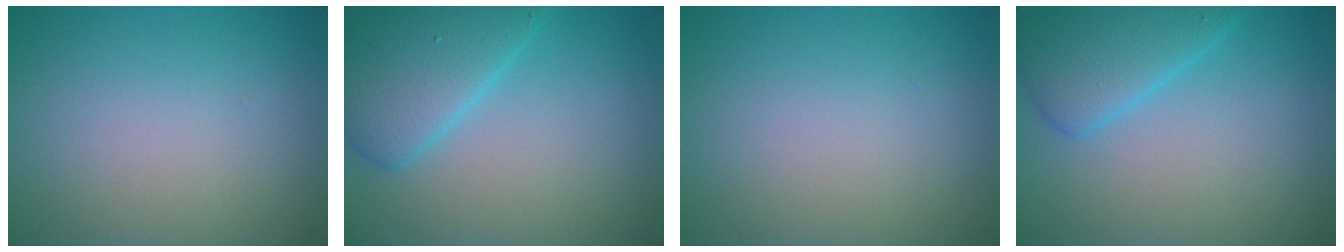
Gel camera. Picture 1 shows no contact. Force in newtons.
{"total": 5.4, "press": 5.4, "slide": 0.2}
{"total": 0.0}
{"total": 4.3, "press": 4.2, "slide": 0.4}